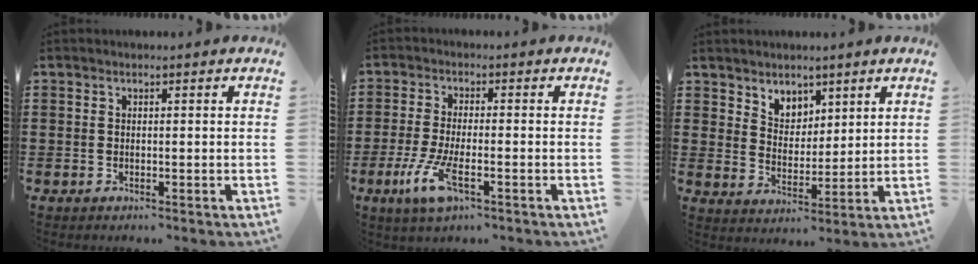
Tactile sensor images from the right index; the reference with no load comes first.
{"total": 6.5, "force": [-2.7, 1.6, 5.7], "torque": [-0.132, -0.020, -0.053]}
{"total": 4.8, "force": [3.7, 3.0, 0.2], "torque": [-0.024, -0.001, 0.070]}